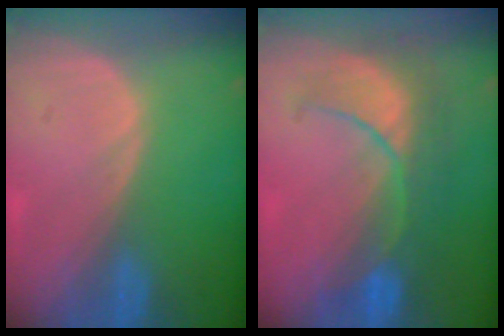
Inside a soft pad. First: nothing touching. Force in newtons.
{"total": 8.3, "press": 8.3, "slide": 0.8}